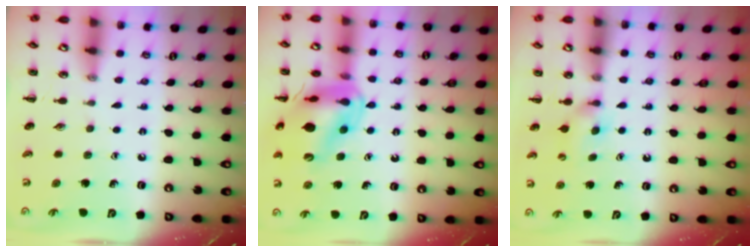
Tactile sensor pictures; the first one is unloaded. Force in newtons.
{"total": 17.5, "press": 17.3, "slide": 2.6}
{"total": 4.9, "press": 4.7, "slide": 1.4}